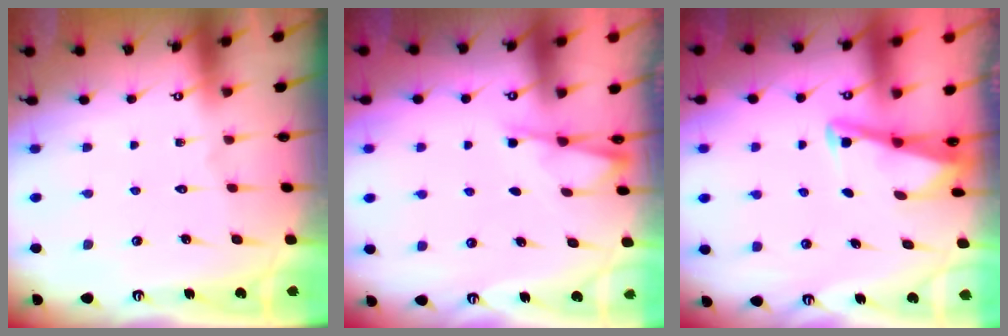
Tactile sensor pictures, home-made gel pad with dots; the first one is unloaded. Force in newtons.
{"total": 1.9, "press": 1.8, "slide": 0.4}
{"total": 2.8, "press": 2.7, "slide": 0.4}